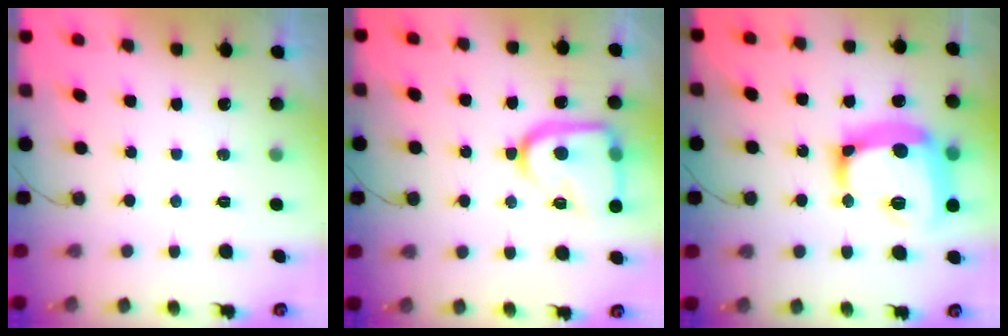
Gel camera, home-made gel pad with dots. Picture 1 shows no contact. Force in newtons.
{"total": 18.3, "press": 18.2, "slide": 1.6}
{"total": 21.6, "press": 21.5, "slide": 2.0}